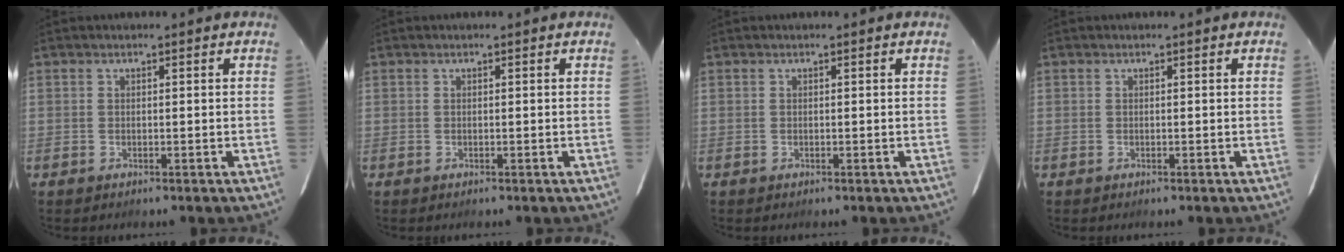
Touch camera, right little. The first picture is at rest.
{"total": 0.0}
{"total": 0.0}
{"total": 0.0}